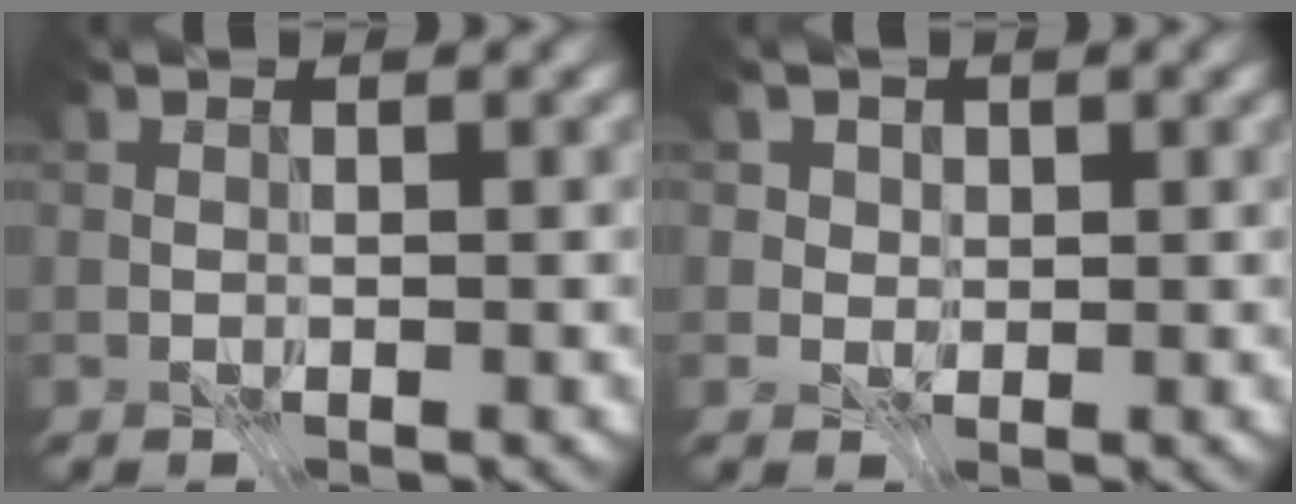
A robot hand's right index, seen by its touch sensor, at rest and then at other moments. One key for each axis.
{"total": 2.6, "fx": 1.1, "fy": 2.2, "fz": 0.9, "tx": -0.028, "ty": -0.006, "tz": 0.023}